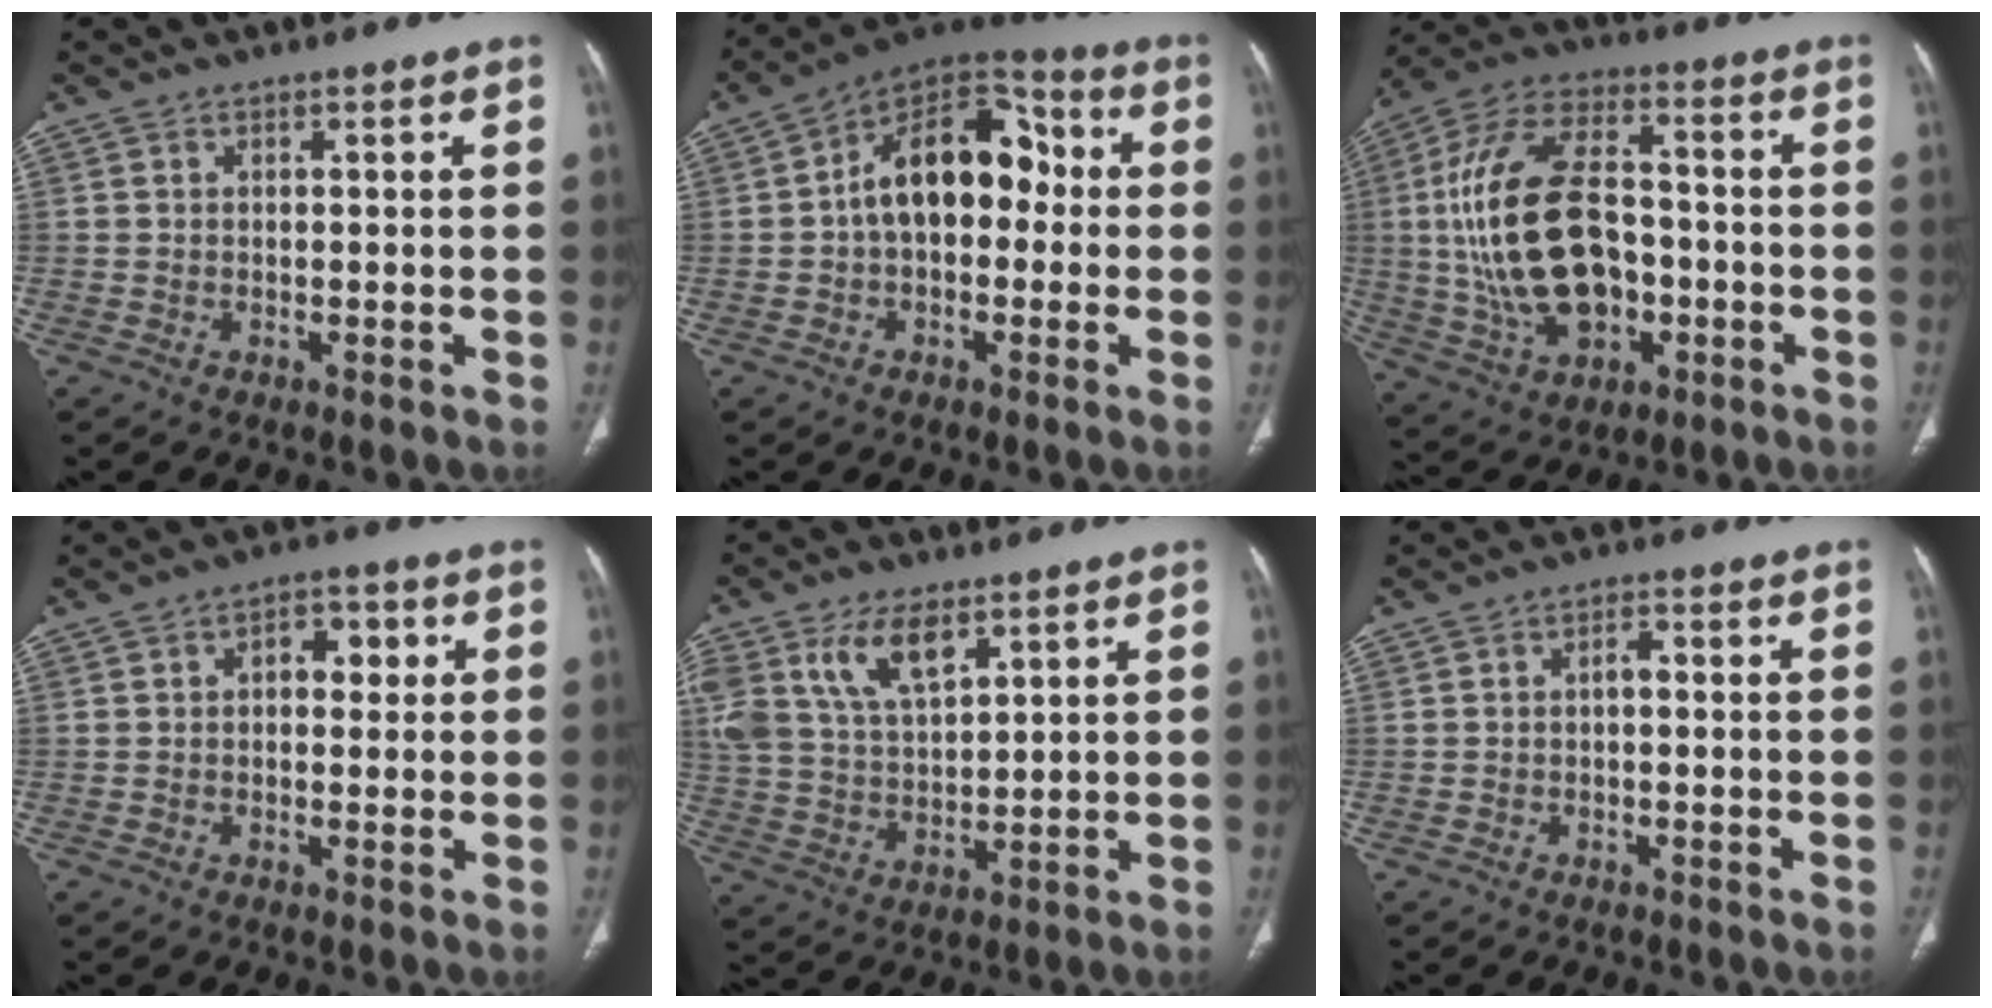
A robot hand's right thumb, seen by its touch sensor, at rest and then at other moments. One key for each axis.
{"total": 15.8, "fx": 0.6, "fy": 10.0, "fz": 12.3, "tx": -0.157, "ty": 0.048, "tz": -0.005}
{"total": 22.1, "fx": -1.8, "fy": 13.4, "fz": 17.5, "tx": -0.329, "ty": 0.021, "tz": -0.021}
{"total": 5.0, "fx": 1.0, "fy": 3.1, "fz": 3.8, "tx": -0.029, "ty": 0.008, "tz": 0.009}
{"total": 12.1, "fx": 6.5, "fy": 6.2, "fz": 8.1, "tx": -0.148, "ty": -0.018, "tz": 0.135}
{"total": 1.6, "fx": -0.2, "fy": 0.9, "fz": 1.4, "tx": -0.018, "ty": 0.007, "tz": -0.007}